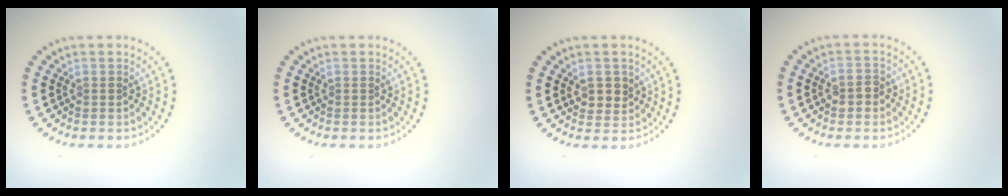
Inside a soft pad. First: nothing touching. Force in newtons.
{"total": 0.0}
{"total": 2.0, "press": 2.0, "slide": 0.6}
{"total": 1.6, "press": 1.6, "slide": 0.2}